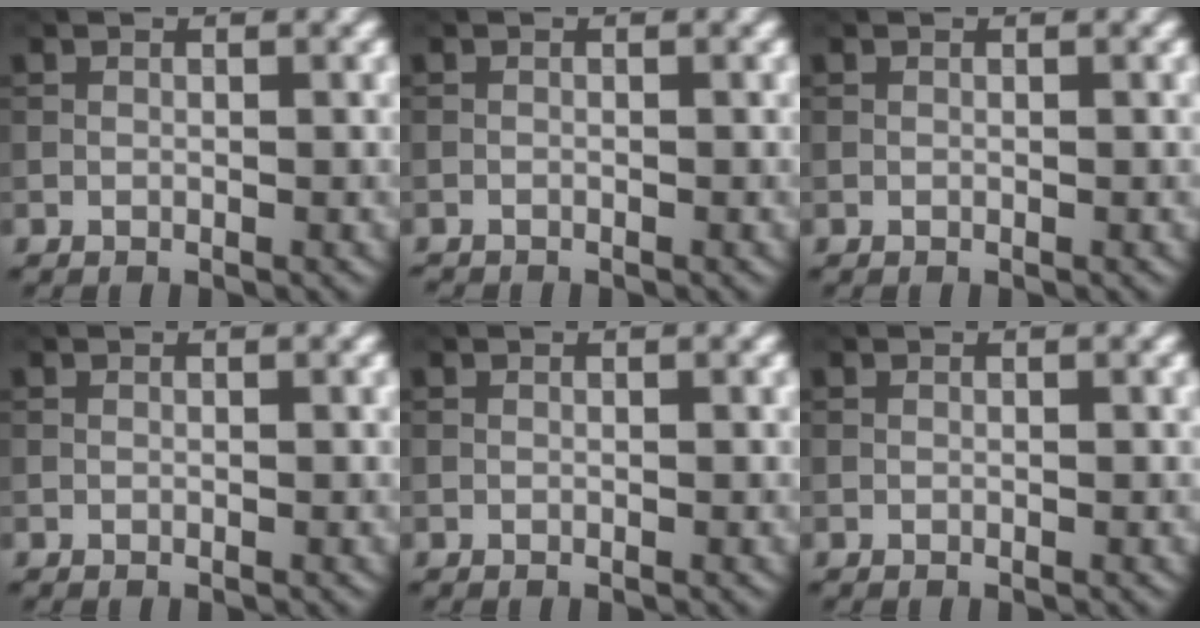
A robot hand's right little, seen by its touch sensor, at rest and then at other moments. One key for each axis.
{"total": 0.7, "fx": -0.6, "fy": 0.0, "fz": -0.1, "tx": 0.003, "ty": -0.003, "tz": -0.015}
{"total": 0.0}
{"total": 0.0}
{"total": 0.0}
{"total": 0.0}